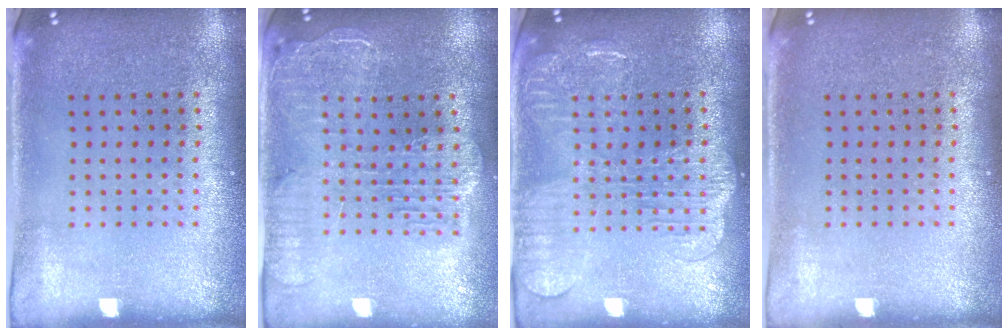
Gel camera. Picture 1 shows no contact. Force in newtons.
{"total": 2.5, "press": 2.1, "slide": 1.3}
{"total": 2.0, "press": 2.0, "slide": 0.4}
{"total": 0.0}